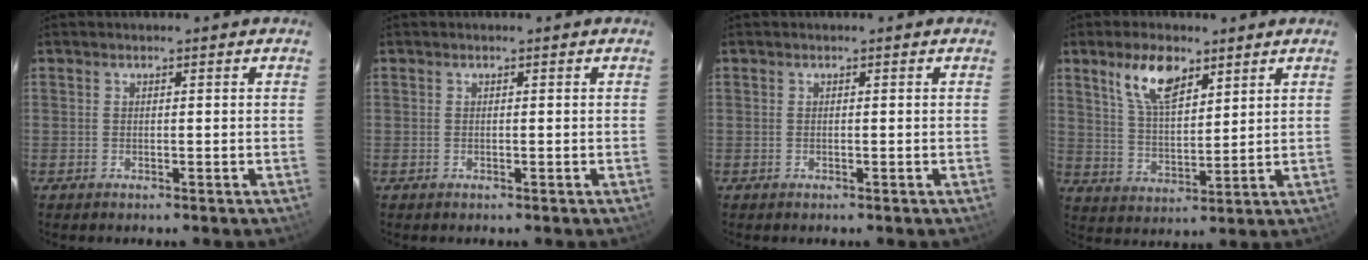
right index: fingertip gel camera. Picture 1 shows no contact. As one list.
[{"total": 0.0}, {"total": 0.0}, {"total": 9.7, "force": [5.9, 4.2, 6.5], "torque": [-0.118, 0.010, 0.117]}]